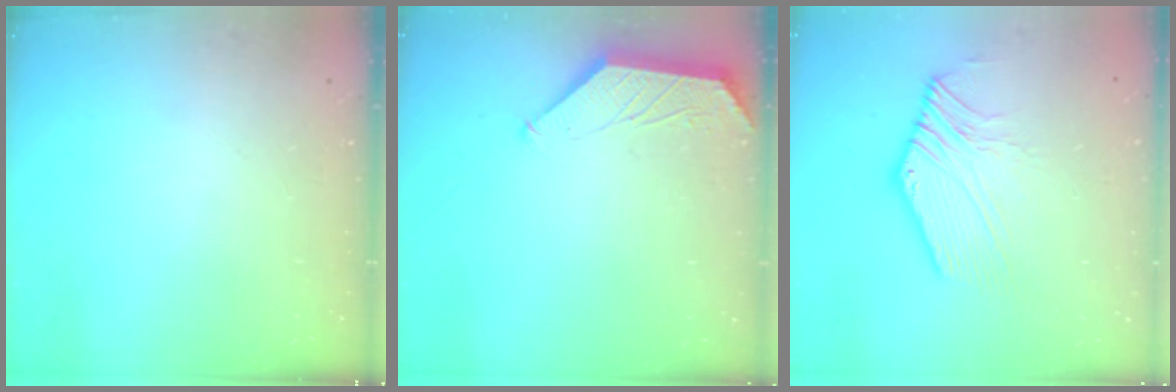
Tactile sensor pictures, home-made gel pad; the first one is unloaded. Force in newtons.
{"total": 0.7, "press": 0.6, "slide": 0.3}
{"total": 5.0, "press": 4.9, "slide": 1.1}